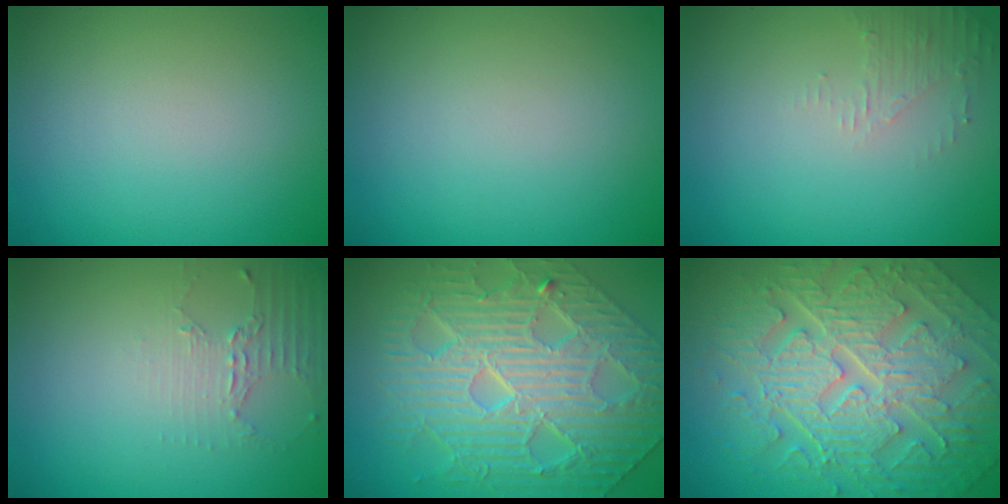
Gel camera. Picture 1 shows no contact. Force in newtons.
{"total": 0.0}
{"total": 1.6, "press": 1.5, "slide": 0.4}
{"total": 2.1, "press": 1.5, "slide": 1.5}
{"total": 10.9, "press": 7.4, "slide": 7.9}
{"total": 10.4, "press": 7.1, "slide": 7.6}